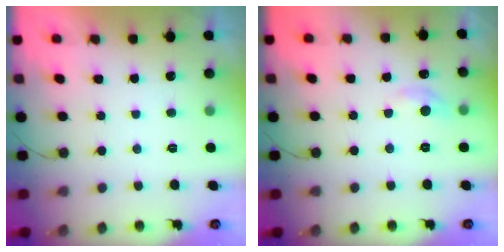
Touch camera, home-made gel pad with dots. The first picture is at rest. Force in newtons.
{"total": 6.6, "press": 6.6, "slide": 0.9}